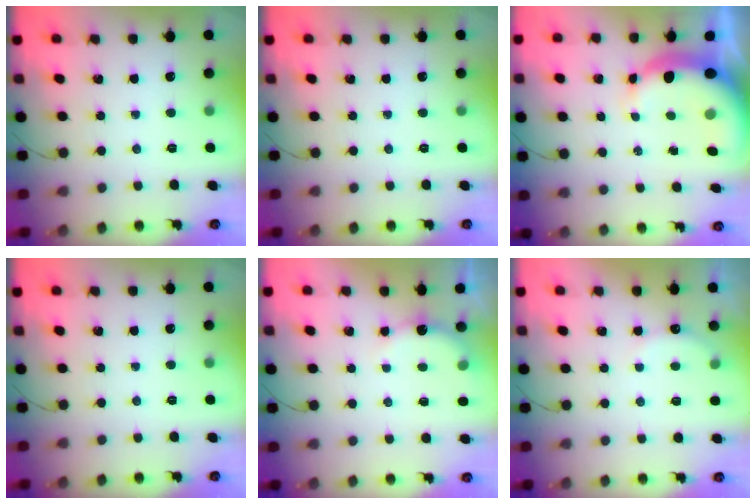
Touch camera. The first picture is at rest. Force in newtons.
{"total": 0.0}
{"total": 7.8, "press": 7.5, "slide": 1.9}
{"total": 0.0}
{"total": 2.9, "press": 2.9, "slide": 0.5}
{"total": 6.1, "press": 6.0, "slide": 1.2}